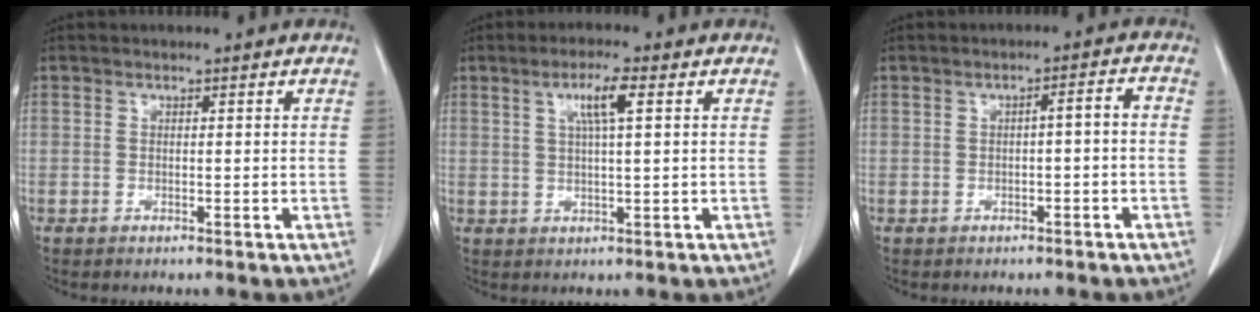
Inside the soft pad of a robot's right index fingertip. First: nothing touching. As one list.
[{"total": 5.2, "force": [1.9, 0.8, 4.8], "torque": [-0.091, 0.006, 0.036]}, {"total": 3.1, "force": [-0.6, 0.8, 3.0], "torque": [-0.048, 0.019, -0.005]}]